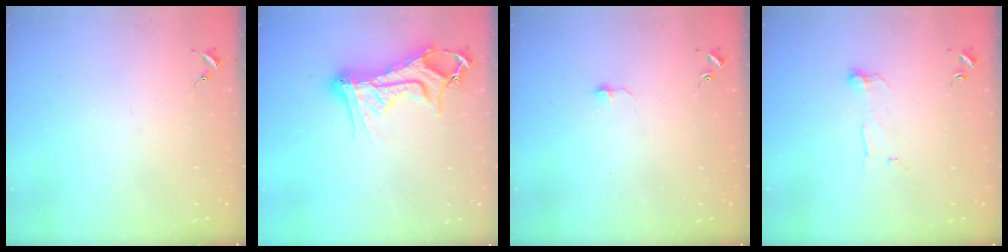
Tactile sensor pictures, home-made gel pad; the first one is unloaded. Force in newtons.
{"total": 15.8, "press": 15.7, "slide": 1.6}
{"total": 3.8, "press": 3.8, "slide": 0.3}
{"total": 6.7, "press": 6.7, "slide": 0.1}